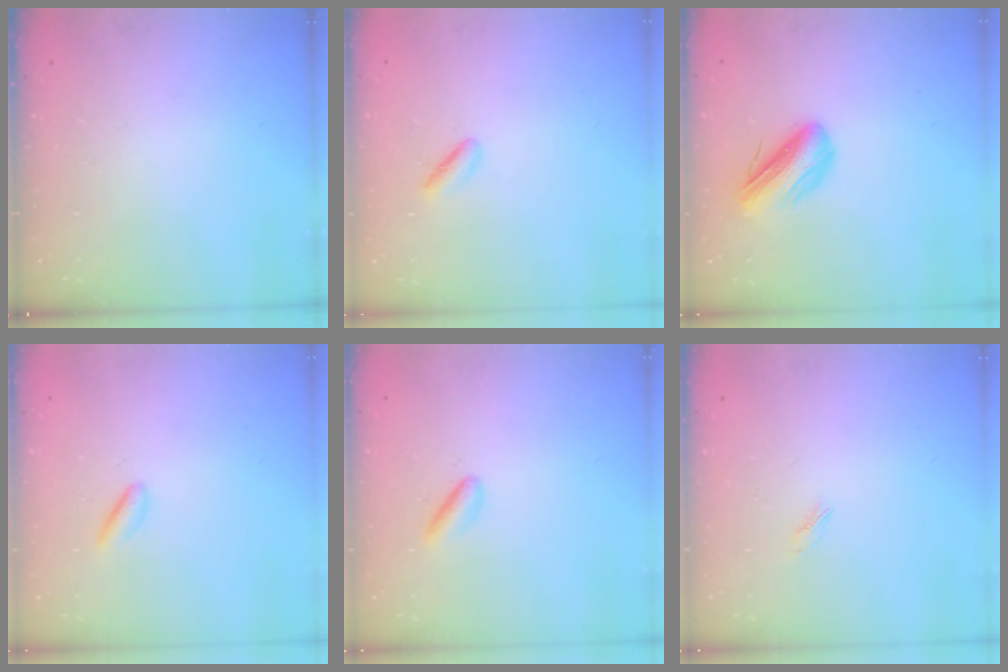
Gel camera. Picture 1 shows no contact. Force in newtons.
{"total": 1.6, "press": 1.2, "slide": 1.1}
{"total": 9.9, "press": 9.8, "slide": 1.5}
{"total": 2.1, "press": 2.0, "slide": 0.7}
{"total": 3.0, "press": 2.9, "slide": 0.9}
{"total": 1.9, "press": 1.8, "slide": 0.5}